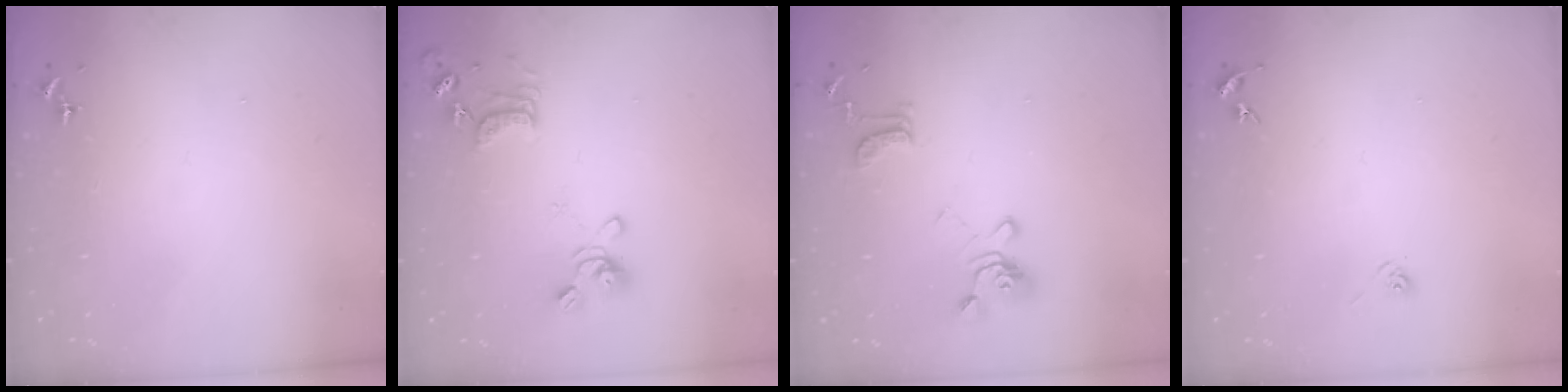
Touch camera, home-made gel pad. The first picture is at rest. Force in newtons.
{"total": 13.1, "press": 13.0, "slide": 1.3}
{"total": 14.3, "press": 14.3, "slide": 1.3}
{"total": 2.9, "press": 2.6, "slide": 1.4}